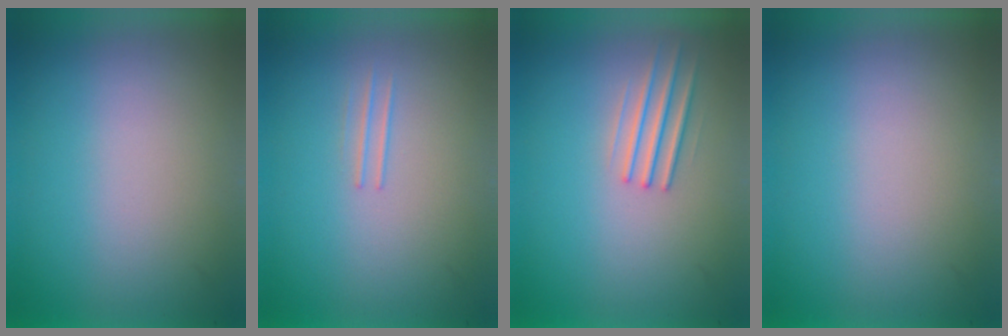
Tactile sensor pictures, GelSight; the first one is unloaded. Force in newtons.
{"total": 1.2}
{"total": 2.4}
{"total": 0.0}